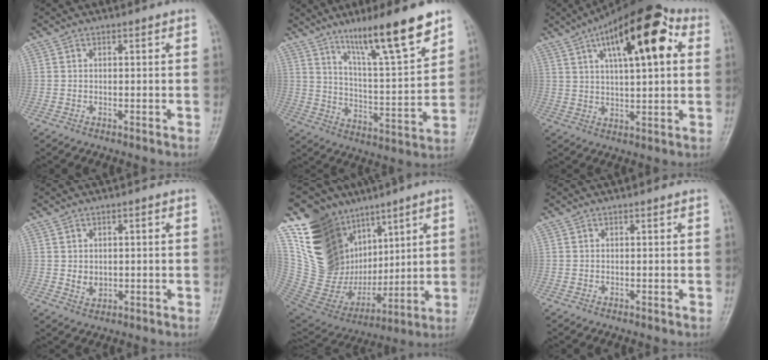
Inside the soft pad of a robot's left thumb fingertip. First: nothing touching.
{"total": 16.6, "force": [11.1, 2.0, 12.2], "torque": [-0.183, -0.063, 0.188]}
{"total": 18.2, "force": [6.8, 7.0, 15.4], "torque": [-0.215, 0.011, 0.098]}
{"total": 2.6, "force": [-0.1, 2.2, 1.5], "torque": [-0.018, -0.002, 0.005]}
{"total": 25.2, "force": [11.4, 18.0, 13.4], "torque": [-0.218, -0.028, 0.235]}
{"total": 0.0}